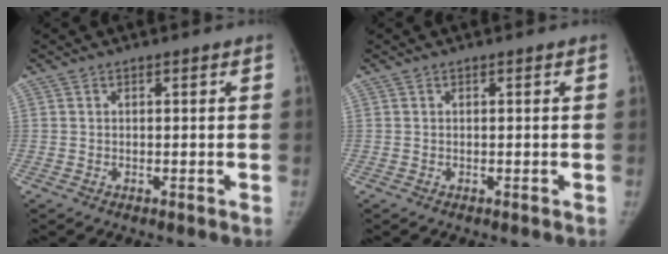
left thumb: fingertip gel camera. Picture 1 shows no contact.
{"total": 0.0}